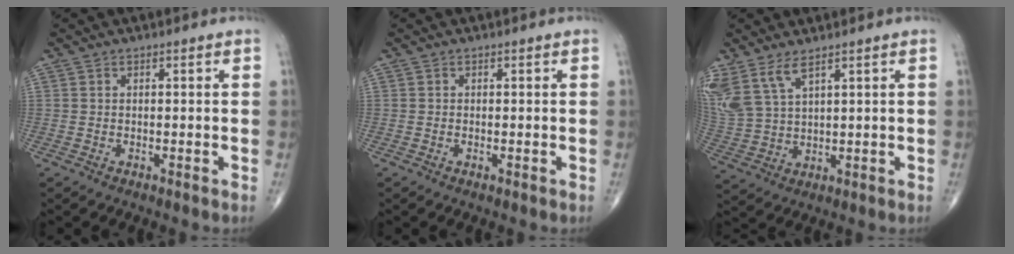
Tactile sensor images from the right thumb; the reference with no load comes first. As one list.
[{"total": 0.0}, {"total": 9.0, "force": [5.7, 3.5, 6.0], "torque": [-0.146, -0.016, 0.132]}]